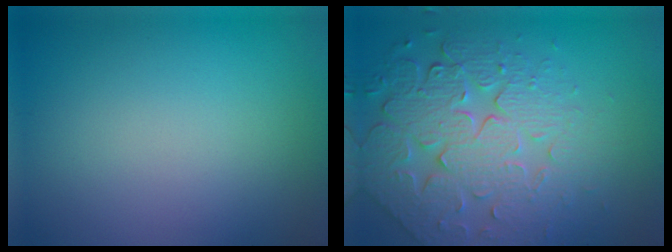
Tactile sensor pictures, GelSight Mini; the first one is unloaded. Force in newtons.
{"total": 6.9, "press": 5.7, "slide": 3.9}